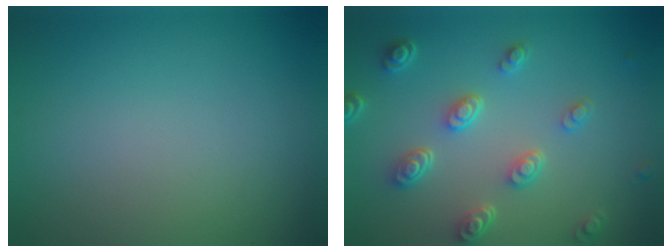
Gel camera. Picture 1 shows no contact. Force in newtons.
{"total": 4.5, "press": 3.4, "slide": 3.0}